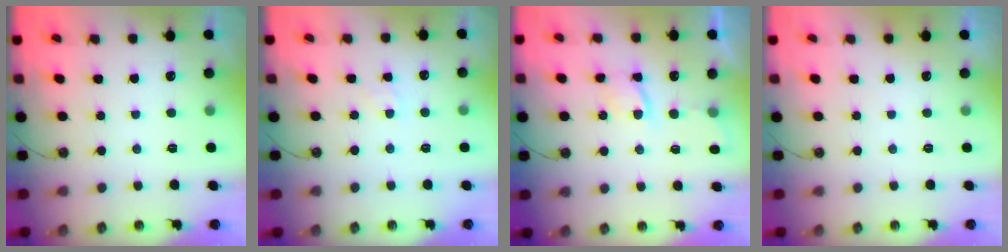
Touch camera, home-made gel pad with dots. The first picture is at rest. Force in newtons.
{"total": 2.9, "press": 2.9, "slide": 0.5}
{"total": 4.9, "press": 4.8, "slide": 0.8}
{"total": 0.0}